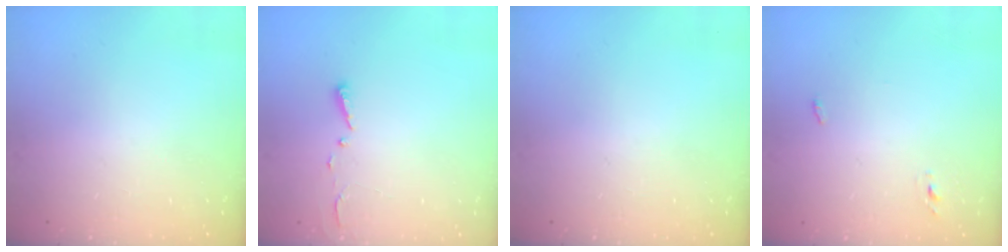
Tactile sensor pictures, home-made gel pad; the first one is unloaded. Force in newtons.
{"total": 2.7, "press": 2.7, "slide": 0.4}
{"total": 0.0}
{"total": 2.7, "press": 2.6, "slide": 0.8}